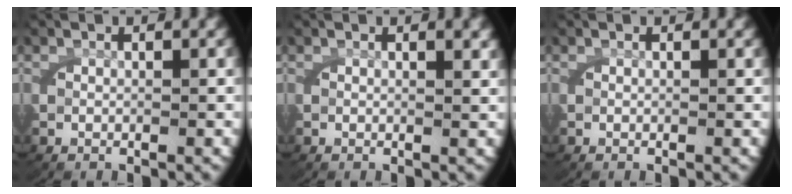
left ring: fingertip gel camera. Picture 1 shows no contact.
{"total": 0.8, "force": [0.5, 0.0, 0.7], "torque": [-0.017, -0.002, 0.008]}
{"total": 0.0}